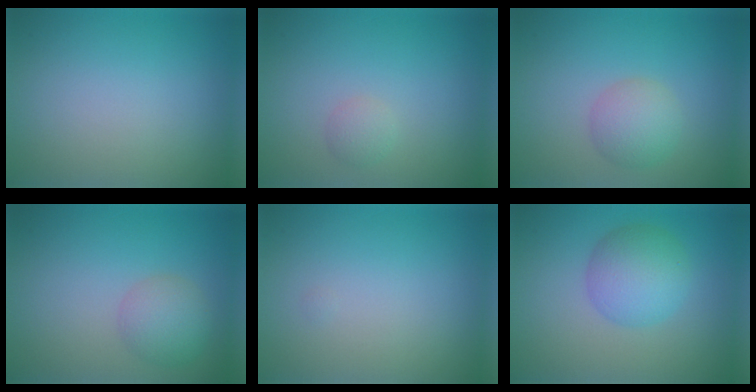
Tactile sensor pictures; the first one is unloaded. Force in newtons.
{"total": 1.1, "press": 1.1, "slide": 0.0}
{"total": 2.9, "press": 2.9, "slide": 0.1}
{"total": 2.9, "press": 2.8, "slide": 0.3}
{"total": 0.0}
{"total": 4.6, "press": 4.6, "slide": 0.1}